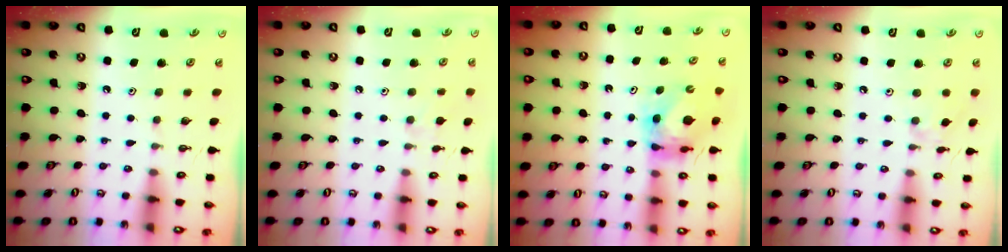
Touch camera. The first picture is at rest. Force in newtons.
{"total": 4.8, "press": 4.7, "slide": 0.8}
{"total": 6.2, "press": 6.2, "slide": 0.6}
{"total": 1.2, "press": 1.1, "slide": 0.4}